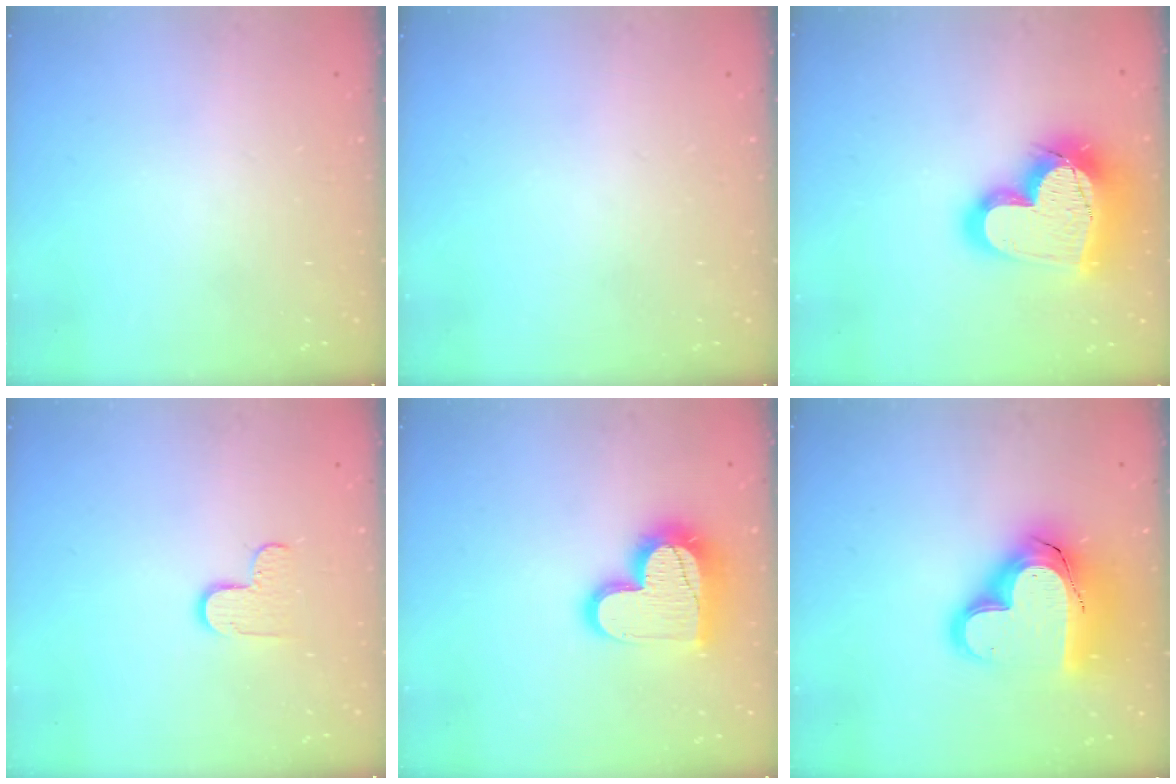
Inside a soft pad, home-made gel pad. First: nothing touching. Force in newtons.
{"total": 0.0}
{"total": 24.7, "press": 24.6, "slide": 2.1}
{"total": 5.6, "press": 5.6, "slide": 0.3}
{"total": 18.1, "press": 18.0, "slide": 1.5}
{"total": 23.7, "press": 23.6, "slide": 2.0}